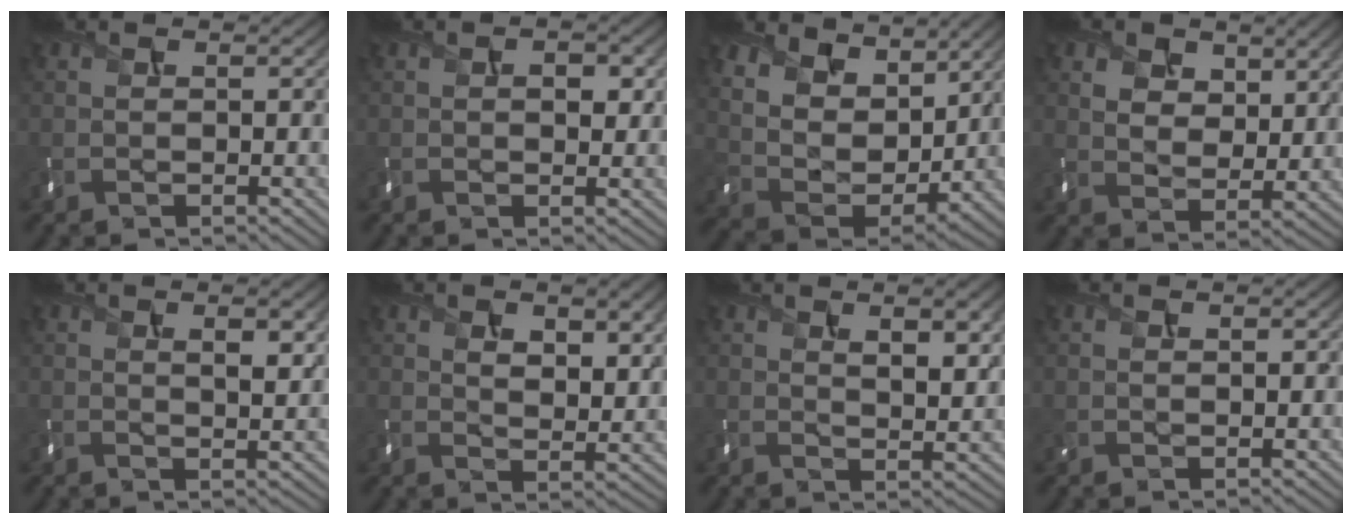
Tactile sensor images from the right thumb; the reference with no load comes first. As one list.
[{"total": 2.4, "force": [0.5, 1.5, 1.8], "torque": [-0.027, -0.004, 0.007]}, {"total": 12.1, "force": [8.2, 7.1, 5.4], "torque": [-0.174, -0.006, 0.164]}, {"total": 6.3, "force": [3.7, 4.0, 3.3], "torque": [-0.081, -0.015, 0.072]}, {"total": 3.3, "force": [1.5, 1.0, 2.7], "torque": [-0.051, -0.003, 0.028]}, {"total": 6.5, "force": [3.0, 3.3, 4.7], "torque": [-0.082, -0.012, 0.054]}, {"total": 5.8, "force": [2.8, 2.3, 4.6], "torque": [-0.075, -0.002, 0.048]}, {"total": 0.6, "force": [0.4, 0.2, 0.3], "torque": [-0.011, -0.002, 0.010]}]